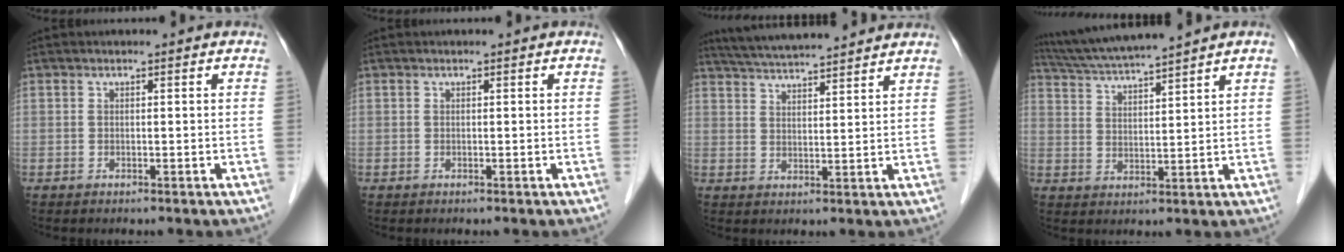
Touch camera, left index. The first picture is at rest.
{"total": 0.0}
{"total": 12.4, "force": [11.4, 0.6, 4.9], "torque": [-0.088, 0.029, 0.169]}
{"total": 9.9, "force": [8.9, -1.4, 4.0], "torque": [-0.074, 0.016, 0.157]}